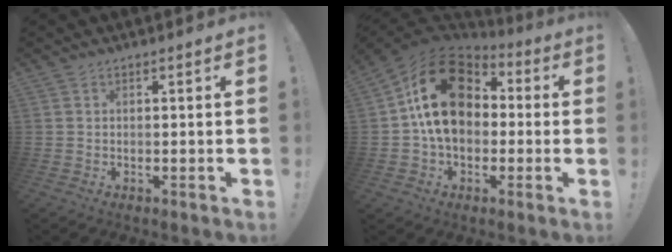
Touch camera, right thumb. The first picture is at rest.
{"total": 21.3, "force": [3.6, 15.4, 14.2], "torque": [-0.233, 0.015, 0.067]}